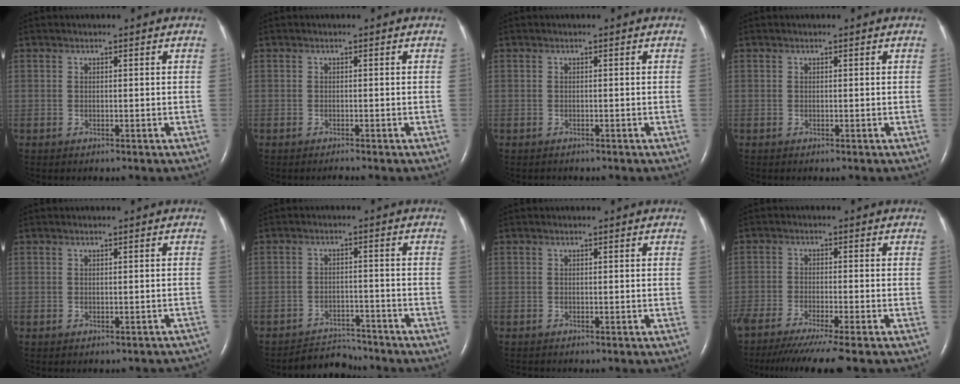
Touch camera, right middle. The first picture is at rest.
{"total": 0.6, "force": [-0.5, -0.1, 0.2], "torque": [-0.008, -0.002, -0.009]}
{"total": 0.6, "force": [-0.6, 0.2, 0.1], "torque": [-0.010, -0.001, -0.009]}
{"total": 0.0}
{"total": 3.9, "force": [-3.3, 1.8, 1.0], "torque": [-0.003, 0.007, -0.027]}
{"total": 4.9, "force": [-4.7, 0.8, -0.8], "torque": [0.009, 0.000, -0.076]}
{"total": 0.6, "force": [-0.6, 0.1, 0.1], "torque": [-0.007, -0.003, -0.011]}
{"total": 12.5, "force": [-10.5, -0.7, 6.8], "torque": [-0.092, -0.043, -0.166]}